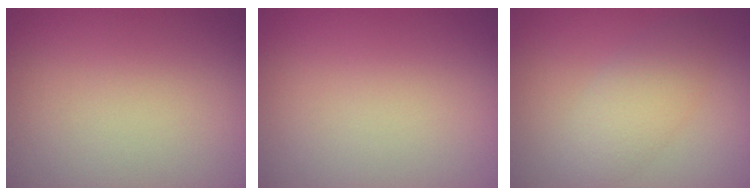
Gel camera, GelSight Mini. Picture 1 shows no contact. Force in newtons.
{"total": 0.0}
{"total": 3.3, "press": 3.3, "slide": 0.2}